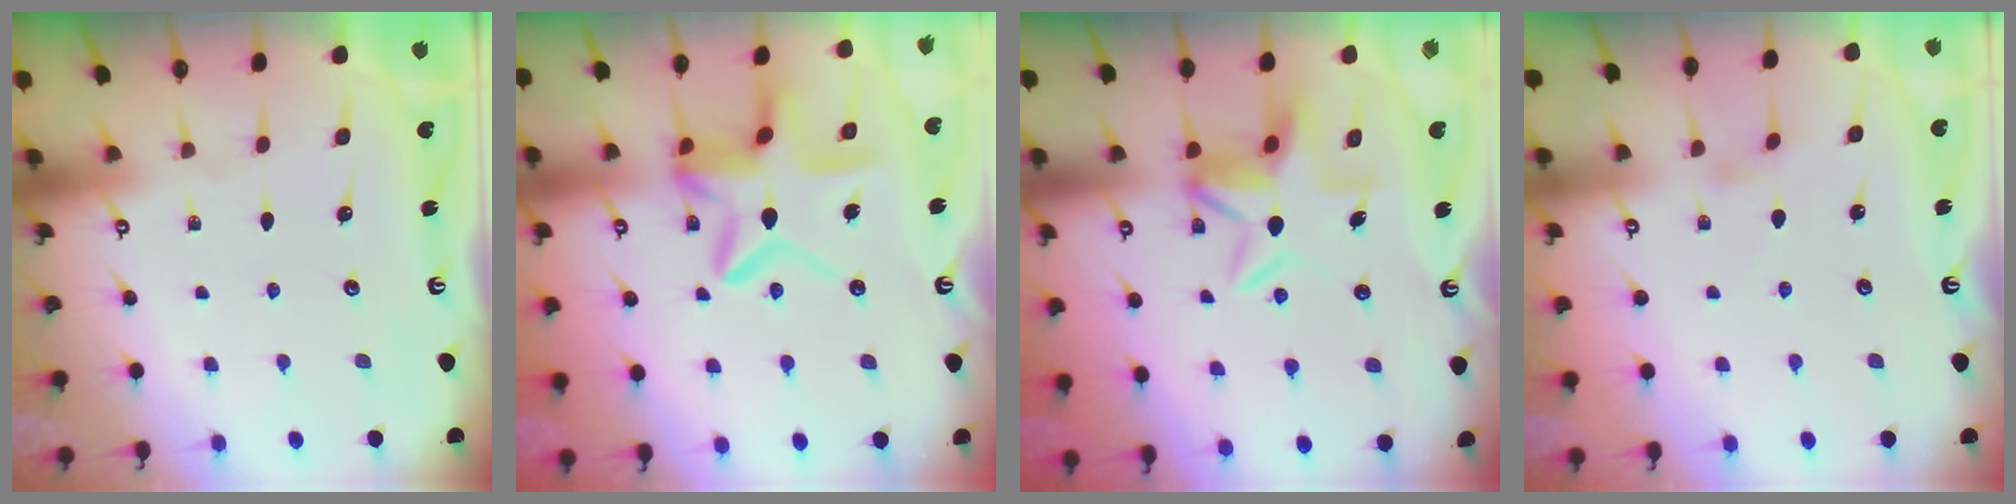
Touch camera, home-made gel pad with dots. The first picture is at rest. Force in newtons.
{"total": 13.6, "press": 13.6, "slide": 1.3}
{"total": 6.4, "press": 6.4, "slide": 0.7}
{"total": 0.0}